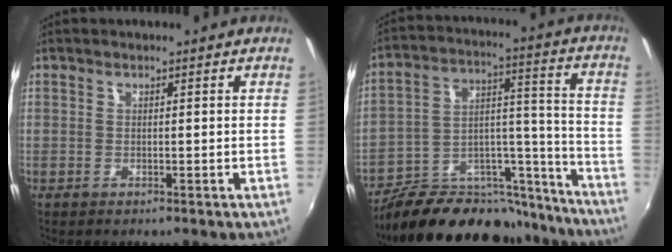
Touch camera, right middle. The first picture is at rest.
{"total": 24.7, "force": [-20.6, 9.5, 9.8], "torque": [-0.154, 0.049, -0.291]}